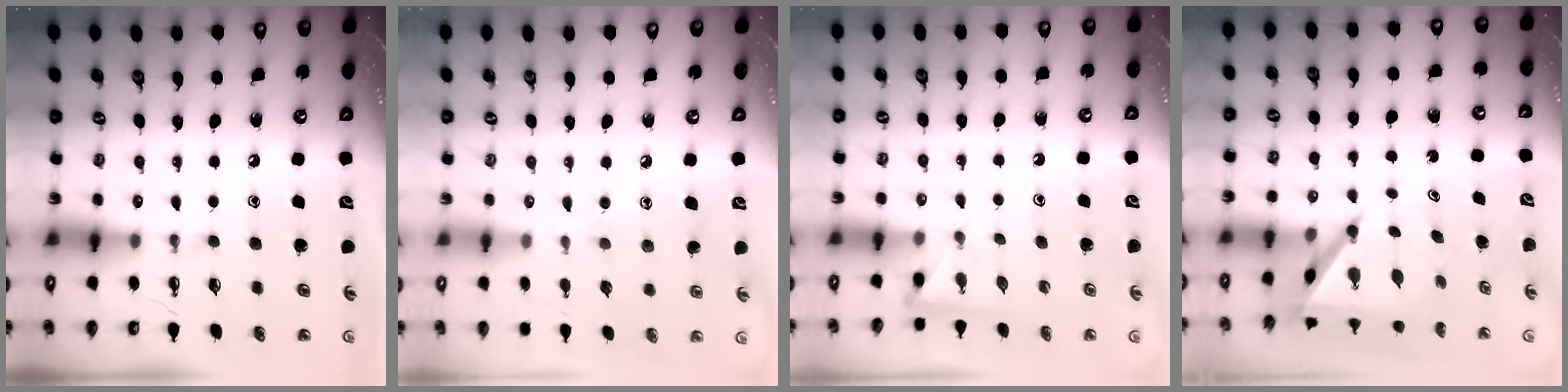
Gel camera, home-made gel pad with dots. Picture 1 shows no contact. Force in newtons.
{"total": 7.5, "press": 7.5, "slide": 0.1}
{"total": 2.7, "press": 2.7, "slide": 0.2}
{"total": 5.8, "press": 5.8, "slide": 0.4}